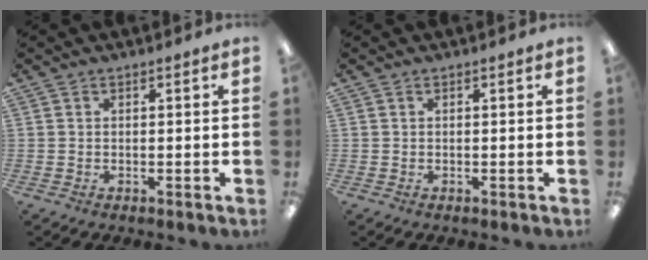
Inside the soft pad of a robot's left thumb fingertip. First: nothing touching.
{"total": 0.0}